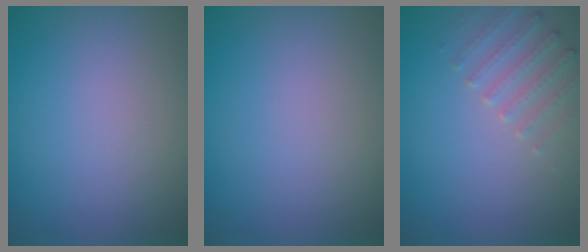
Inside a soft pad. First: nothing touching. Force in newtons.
{"total": 0.0}
{"total": 2.3, "press": 2.2, "slide": 0.6}